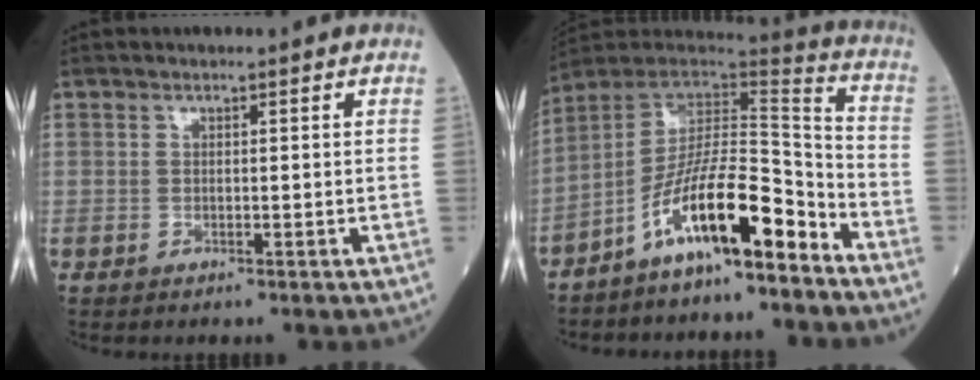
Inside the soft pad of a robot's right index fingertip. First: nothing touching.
{"total": 14.3, "force": [-8.9, 2.5, 11.0], "torque": [-0.194, 0.020, -0.157]}